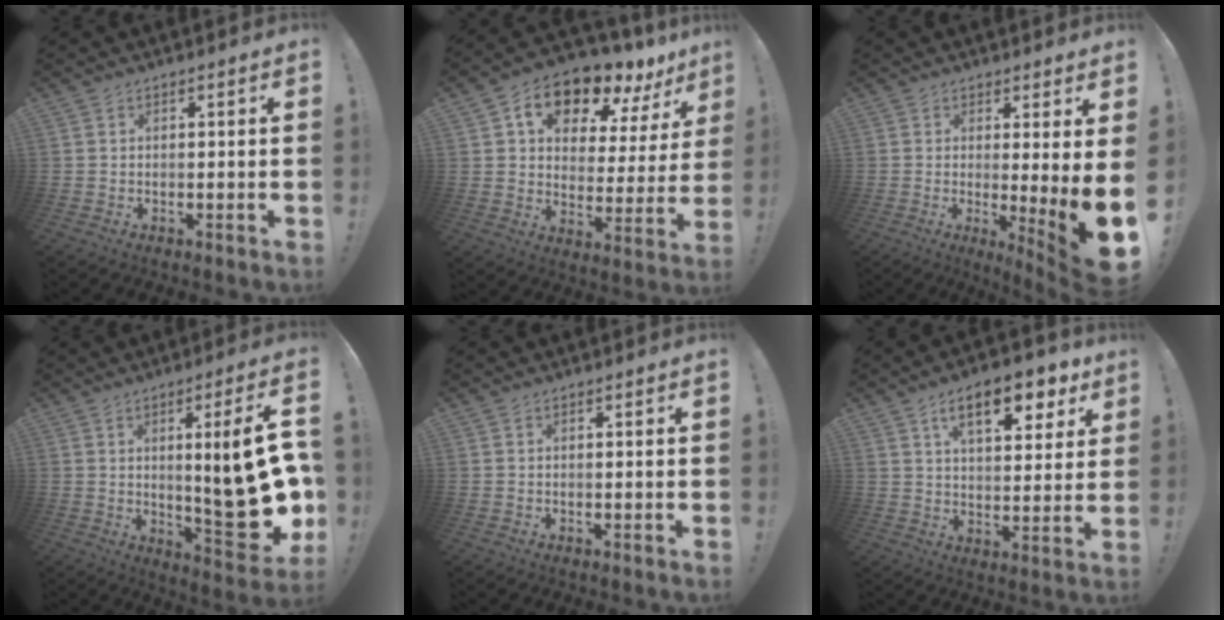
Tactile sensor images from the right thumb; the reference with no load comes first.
{"total": 12.9, "force": [9.4, 6.1, 6.5], "torque": [-0.107, -0.074, 0.160]}
{"total": 7.7, "force": [0.2, -1.1, 7.7], "torque": [-0.098, -0.042, -0.002]}
{"total": 21.3, "force": [-0.2, 4.9, 20.7], "torque": [-0.277, -0.019, 0.004]}
{"total": 0.0}
{"total": 14.3, "force": [7.4, 6.0, 10.6], "torque": [-0.147, -0.032, 0.119]}